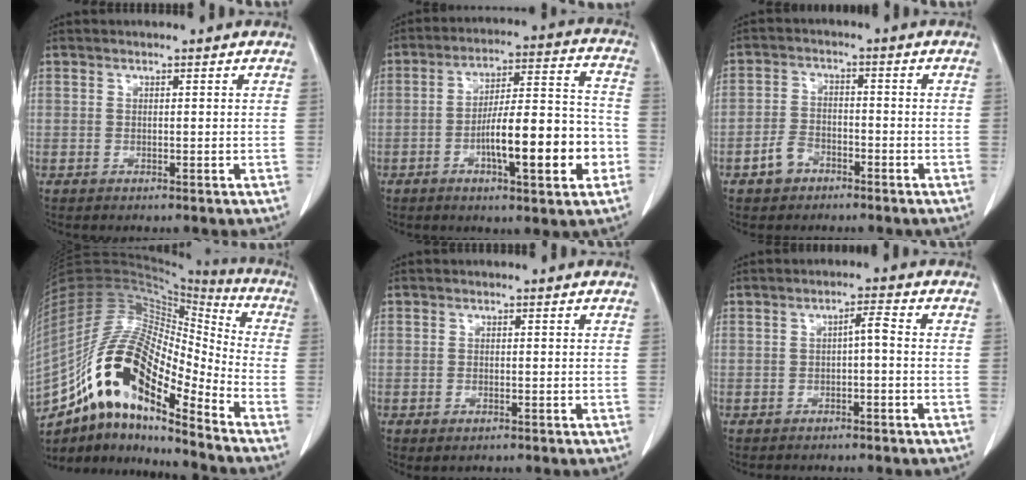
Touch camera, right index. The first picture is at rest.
{"total": 14.9, "force": [-4.6, 2.8, 13.9], "torque": [-0.216, 0.018, -0.068]}
{"total": 4.1, "force": [-2.6, 2.7, 1.7], "torque": [-0.033, 0.009, -0.046]}
{"total": 20.5, "force": [-12.5, 5.5, 15.4], "torque": [-0.310, 0.021, -0.222]}
{"total": 1.4, "force": [-0.8, 0.7, 0.9], "torque": [-0.014, -0.001, -0.005]}
{"total": 1.1, "force": [-0.2, 0.1, 1.1], "torque": [-0.015, 0.003, -0.004]}